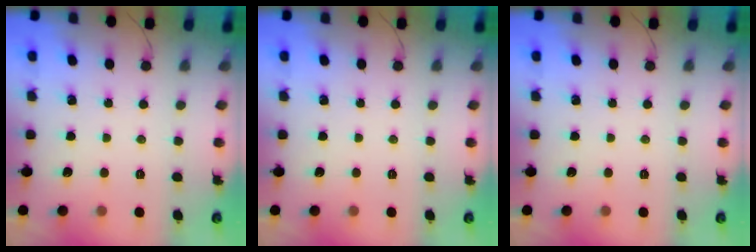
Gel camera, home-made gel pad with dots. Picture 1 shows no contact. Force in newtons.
{"total": 0.0}
{"total": 0.0}